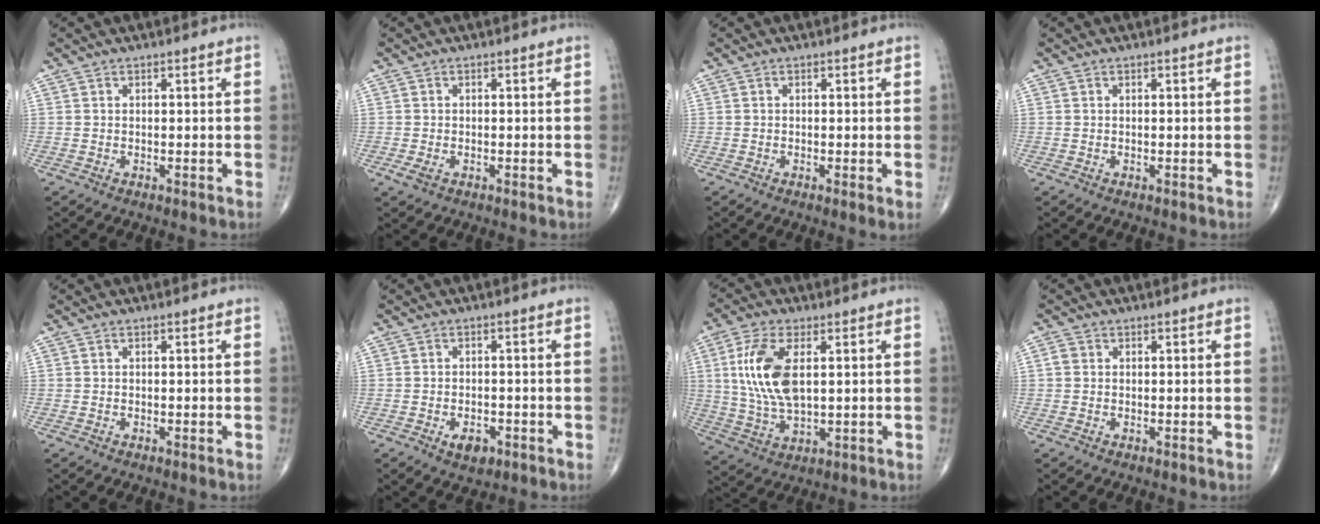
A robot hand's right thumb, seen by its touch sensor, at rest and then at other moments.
{"total": 1.8, "force": [-0.7, 0.9, 1.4], "torque": [-0.034, -0.002, -0.012]}
{"total": 1.2, "force": [-0.2, 0.1, 1.2], "torque": [-0.026, -0.006, -0.006]}
{"total": 0.0}
{"total": 0.0}
{"total": 3.8, "force": [-1.8, 2.3, 2.5], "torque": [-0.028, 0.006, -0.024]}
{"total": 12.4, "force": [2.5, 5.9, 10.6], "torque": [-0.225, -0.008, 0.055]}
{"total": 1.1, "force": [0.1, 1.0, 0.5], "torque": [-0.009, 0.002, 0.001]}